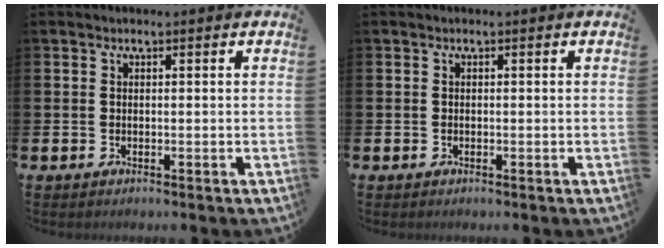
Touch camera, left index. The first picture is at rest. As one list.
[{"total": 0.0}]